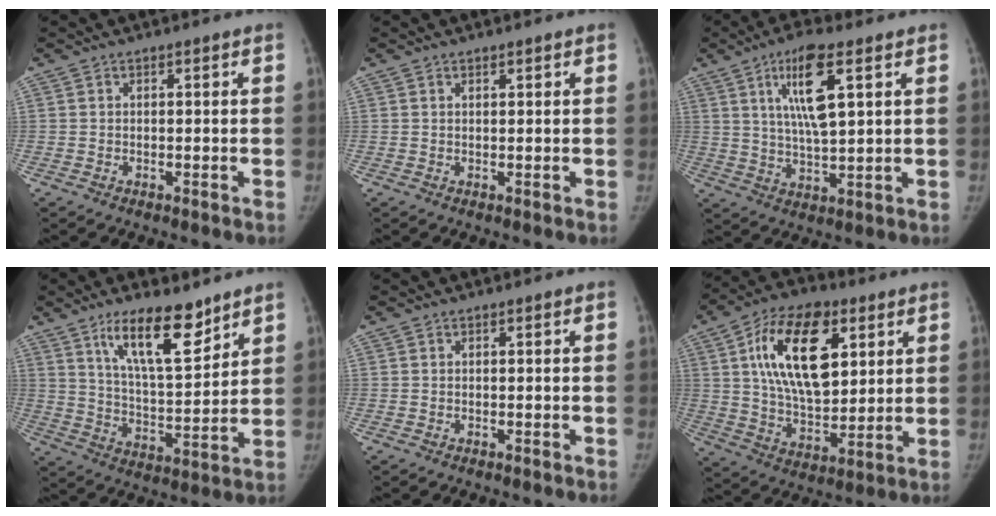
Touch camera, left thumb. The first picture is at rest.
{"total": 0.7, "force": [0.5, 0.2, 0.4], "torque": [-0.008, -0.003, 0.010]}
{"total": 11.3, "force": [4.6, 3.0, 10.0], "torque": [-0.183, -0.018, 0.087]}
{"total": 14.1, "force": [9.4, 4.4, 9.6], "torque": [-0.136, -0.063, 0.168]}
{"total": 0.0}
{"total": 20.8, "force": [7.0, 11.2, 16.0], "torque": [-0.241, -0.024, 0.120]}